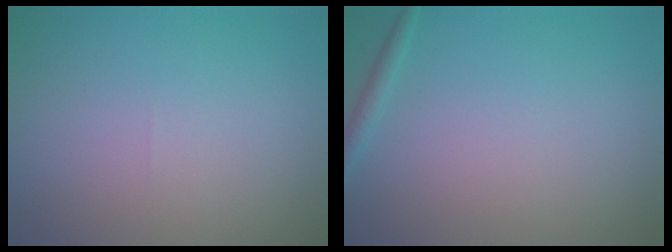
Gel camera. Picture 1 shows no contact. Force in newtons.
{"total": 1.0, "press": 1.0, "slide": 0.0}